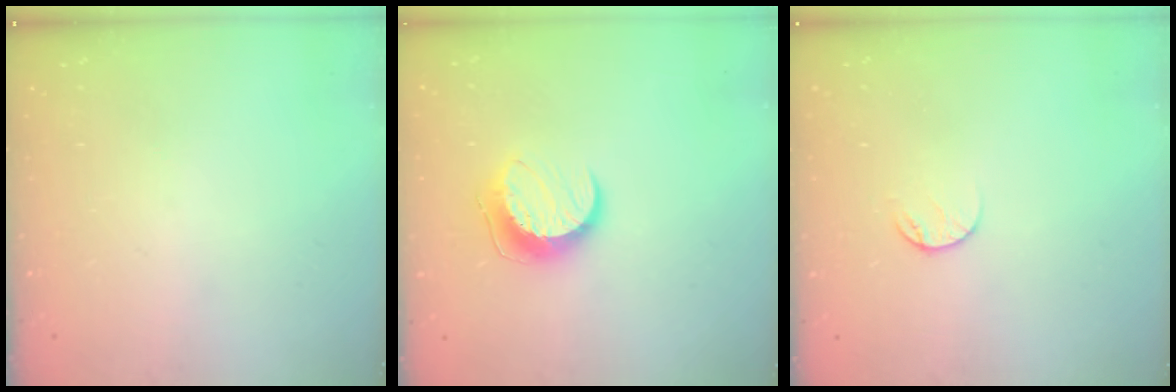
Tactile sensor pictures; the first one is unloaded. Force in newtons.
{"total": 10.5, "press": 10.5, "slide": 0.3}
{"total": 5.4, "press": 5.4, "slide": 0.6}